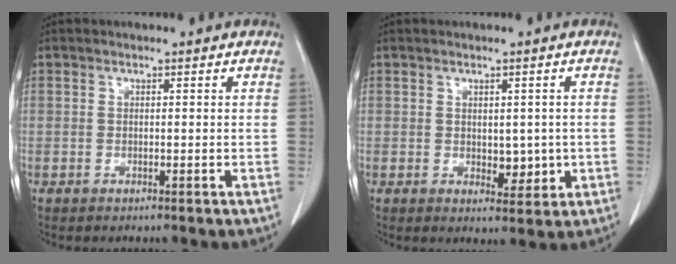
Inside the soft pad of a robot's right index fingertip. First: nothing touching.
{"total": 3.6, "force": [-0.1, 2.0, 3.0], "torque": [-0.032, -0.006, 0.007]}